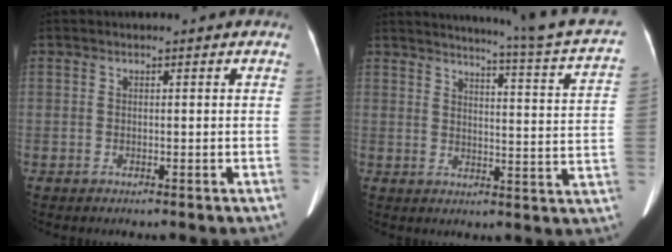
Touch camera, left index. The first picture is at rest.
{"total": 17.9, "force": [15.9, -1.4, 8.0], "torque": [-0.115, -0.074, 0.177]}